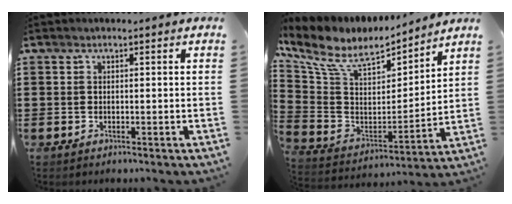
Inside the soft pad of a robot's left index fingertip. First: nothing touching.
{"total": 9.5, "force": [6.6, 4.4, 5.3], "torque": [-0.136, -0.034, 0.115]}